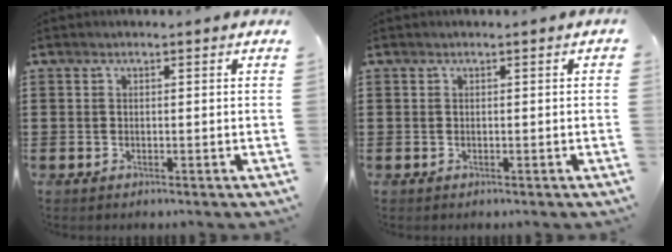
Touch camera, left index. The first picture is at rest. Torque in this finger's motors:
{"motor_torque": [2.04, -0.10, 0.16, 0.01]}